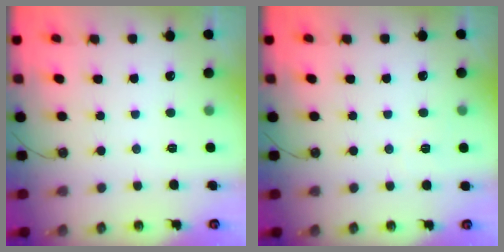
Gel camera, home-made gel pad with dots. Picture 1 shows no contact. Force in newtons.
{"total": 3.5, "press": 3.5, "slide": 0.7}